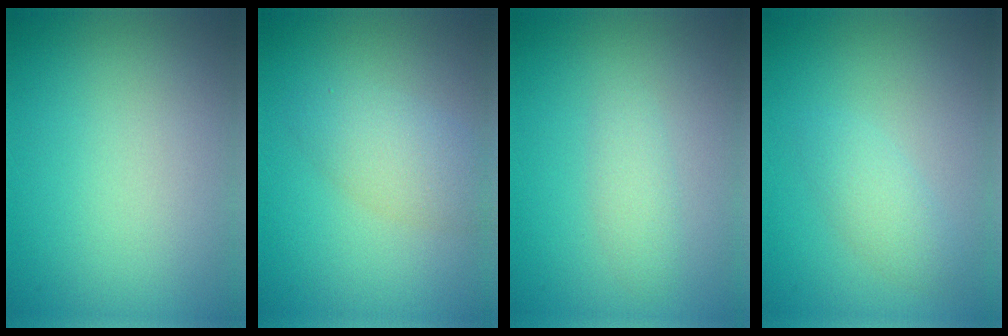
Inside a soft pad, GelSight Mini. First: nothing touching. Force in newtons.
{"total": 2.9, "press": 2.9, "slide": 0.1}
{"total": 1.4, "press": 1.4, "slide": 0.1}
{"total": 1.9, "press": 1.9, "slide": 0.0}